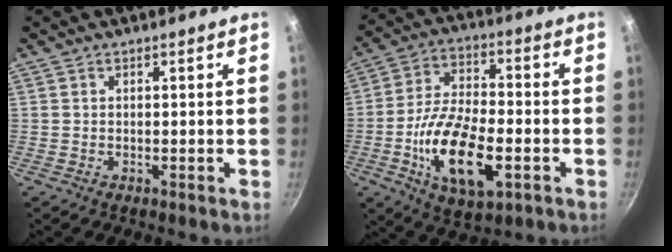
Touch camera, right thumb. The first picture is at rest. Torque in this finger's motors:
{"motor_torque": [0.06, 1.07, 1.10, 0.06, 0.23]}